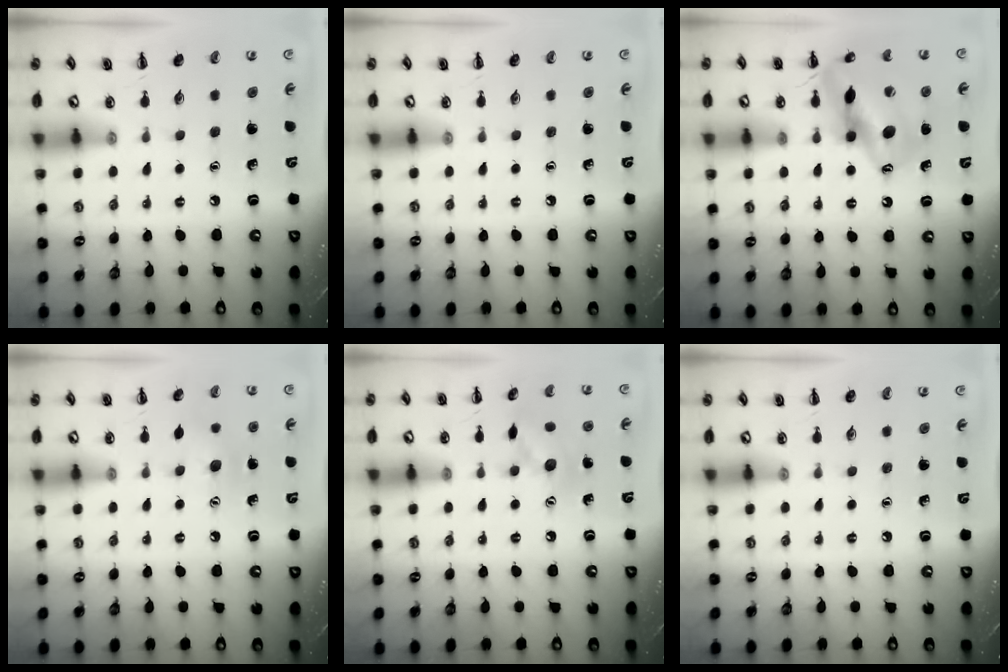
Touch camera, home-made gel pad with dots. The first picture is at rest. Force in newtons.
{"total": 0.0}
{"total": 16.6, "press": 16.3, "slide": 3.0}
{"total": 8.9, "press": 8.8, "slide": 1.5}
{"total": 9.5, "press": 9.4, "slide": 0.9}
{"total": 0.0}